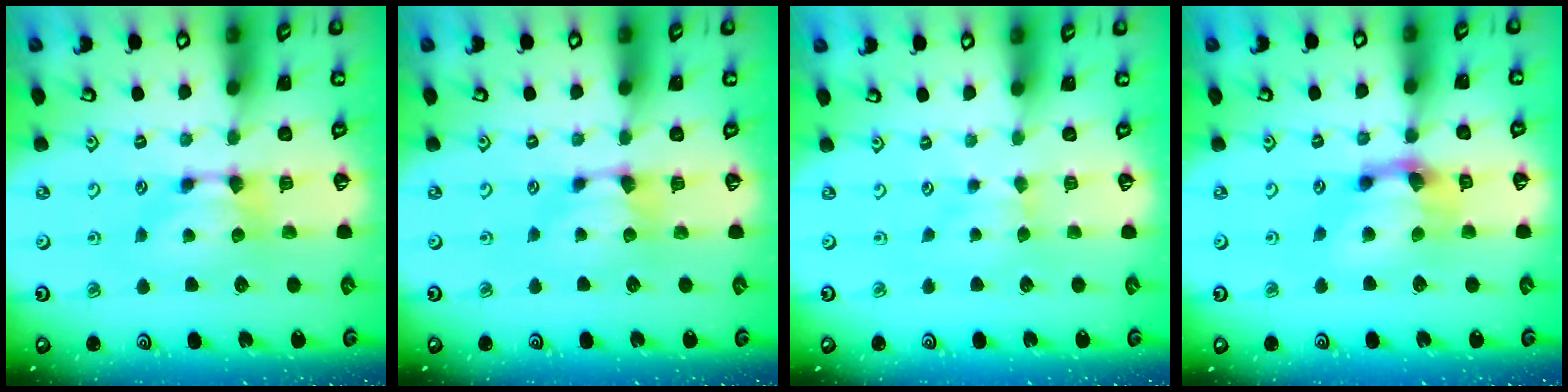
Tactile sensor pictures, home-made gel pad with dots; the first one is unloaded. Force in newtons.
{"total": 1.1, "press": 0.4, "slide": 1.0}
{"total": 1.7, "press": 1.6, "slide": 0.5}
{"total": 4.5, "press": 4.0, "slide": 1.9}